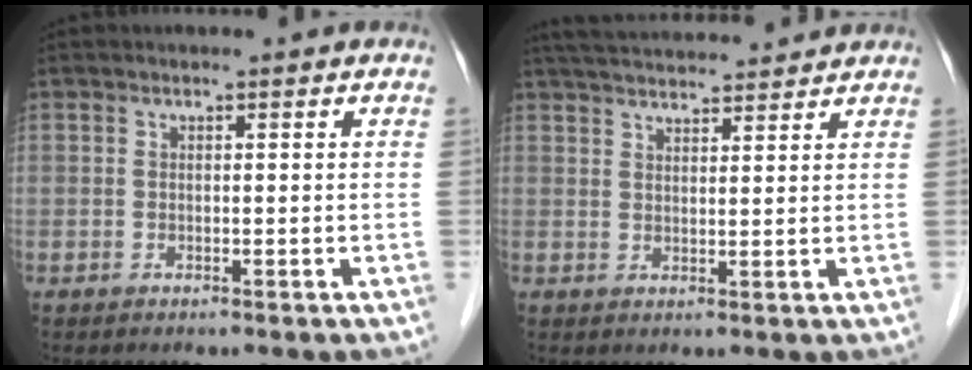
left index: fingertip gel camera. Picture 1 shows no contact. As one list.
[{"total": 11.7, "force": [11.0, 1.1, 3.8], "torque": [-0.072, 0.031, 0.167]}]